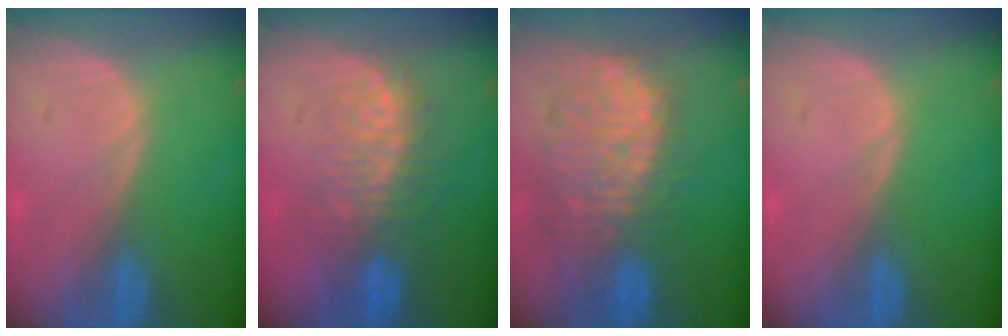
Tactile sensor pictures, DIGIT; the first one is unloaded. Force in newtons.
{"total": 8.9, "press": 7.9, "slide": 4.2}
{"total": 11.4, "press": 10.4, "slide": 4.7}
{"total": 0.0}